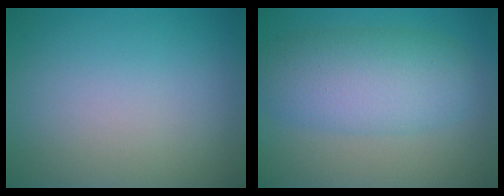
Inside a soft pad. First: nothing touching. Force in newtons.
{"total": 6.6, "press": 6.6, "slide": 0.0}